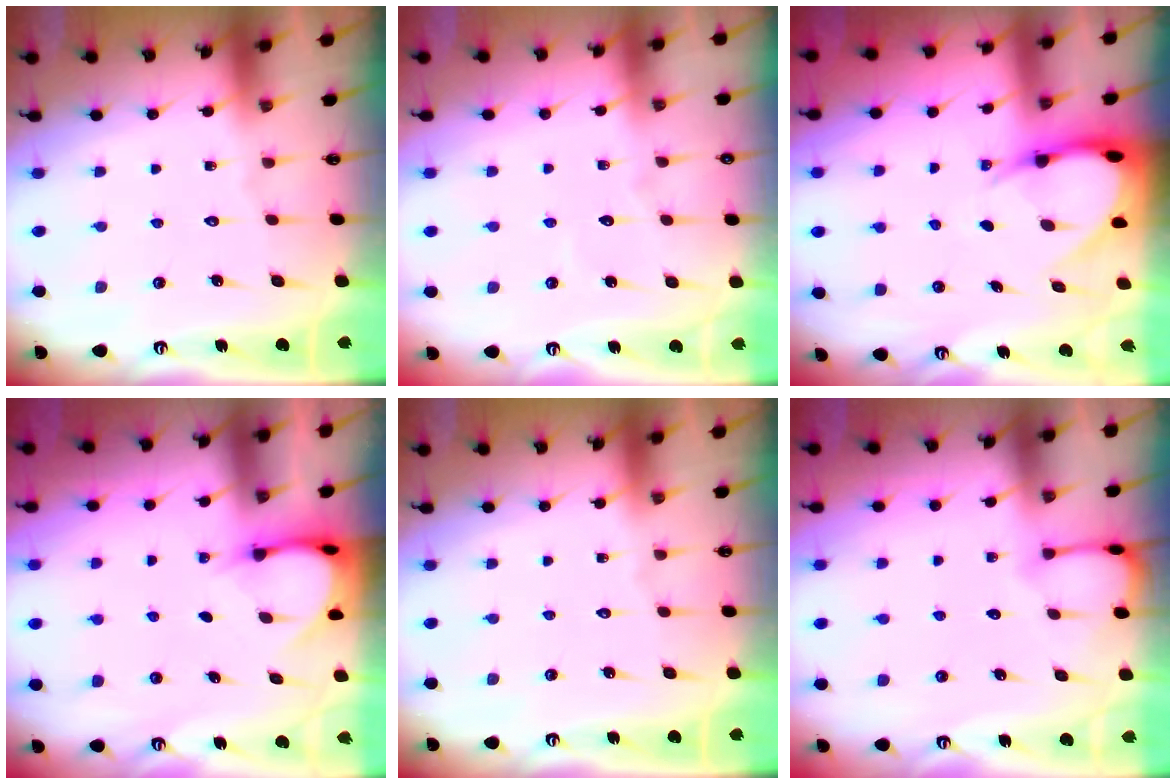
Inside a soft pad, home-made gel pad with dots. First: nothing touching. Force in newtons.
{"total": 2.5, "press": 2.5, "slide": 0.2}
{"total": 6.0, "press": 6.0, "slide": 0.6}
{"total": 3.9, "press": 3.9, "slide": 0.3}
{"total": 0.0}
{"total": 3.0, "press": 3.0, "slide": 0.3}